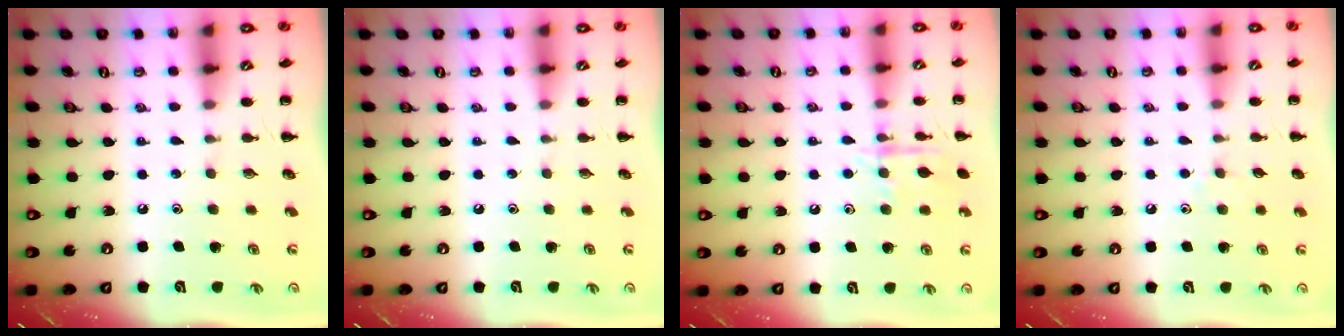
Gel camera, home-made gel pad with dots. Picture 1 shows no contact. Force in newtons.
{"total": 0.0}
{"total": 10.4, "press": 10.4, "slide": 0.6}
{"total": 3.7, "press": 3.4, "slide": 1.4}